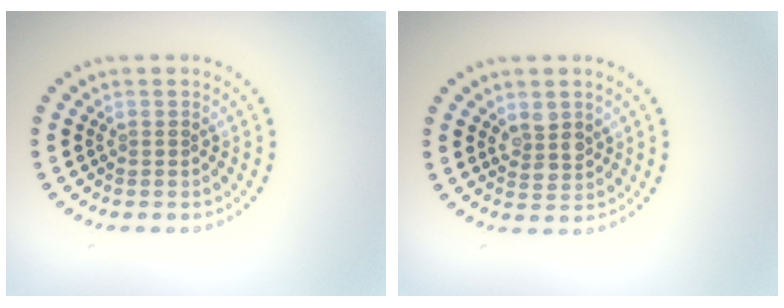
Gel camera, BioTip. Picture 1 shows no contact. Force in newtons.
{"total": 2.2, "press": 2.0, "slide": 1.0}